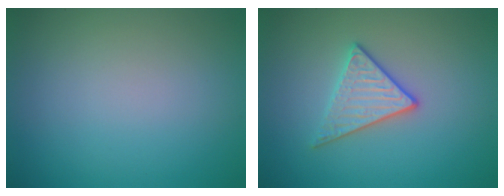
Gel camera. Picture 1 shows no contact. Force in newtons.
{"total": 2.8, "press": 2.6, "slide": 1.0}